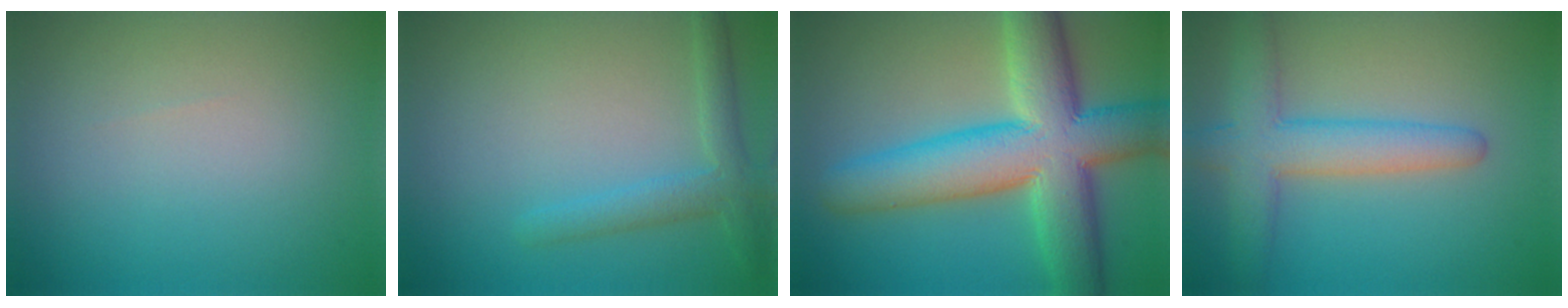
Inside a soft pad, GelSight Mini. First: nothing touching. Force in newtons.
{"total": 2.8, "press": 2.8, "slide": 0.2}
{"total": 12.1, "press": 12.1, "slide": 0.4}
{"total": 5.5, "press": 5.5, "slide": 0.4}